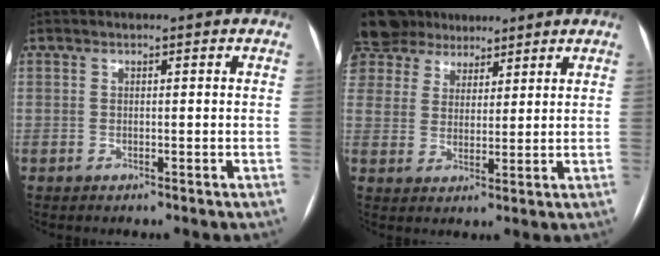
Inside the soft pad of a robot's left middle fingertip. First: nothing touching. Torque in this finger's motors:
{"motor_torque": [1.18, -0.96, 1.06, 0.21]}